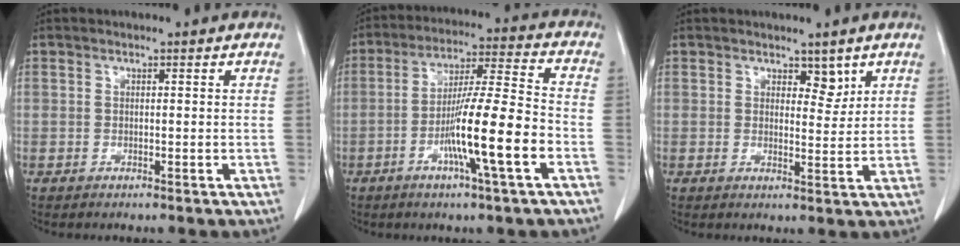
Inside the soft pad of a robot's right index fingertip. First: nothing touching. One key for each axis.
{"total": 13.2, "fx": -4.6, "fy": -0.3, "fz": 12.4, "tx": -0.220, "ty": -0.003, "tz": -0.084}
{"total": 2.9, "fx": 2.0, "fy": 1.5, "fz": 1.5, "tx": -0.013, "ty": -0.007, "tz": 0.032}